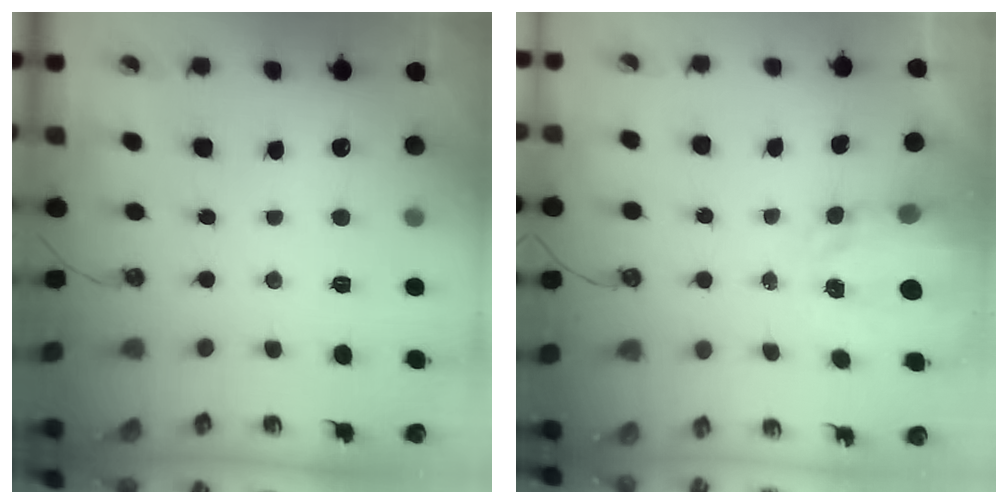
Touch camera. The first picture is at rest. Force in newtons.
{"total": 3.6, "press": 3.5, "slide": 0.5}